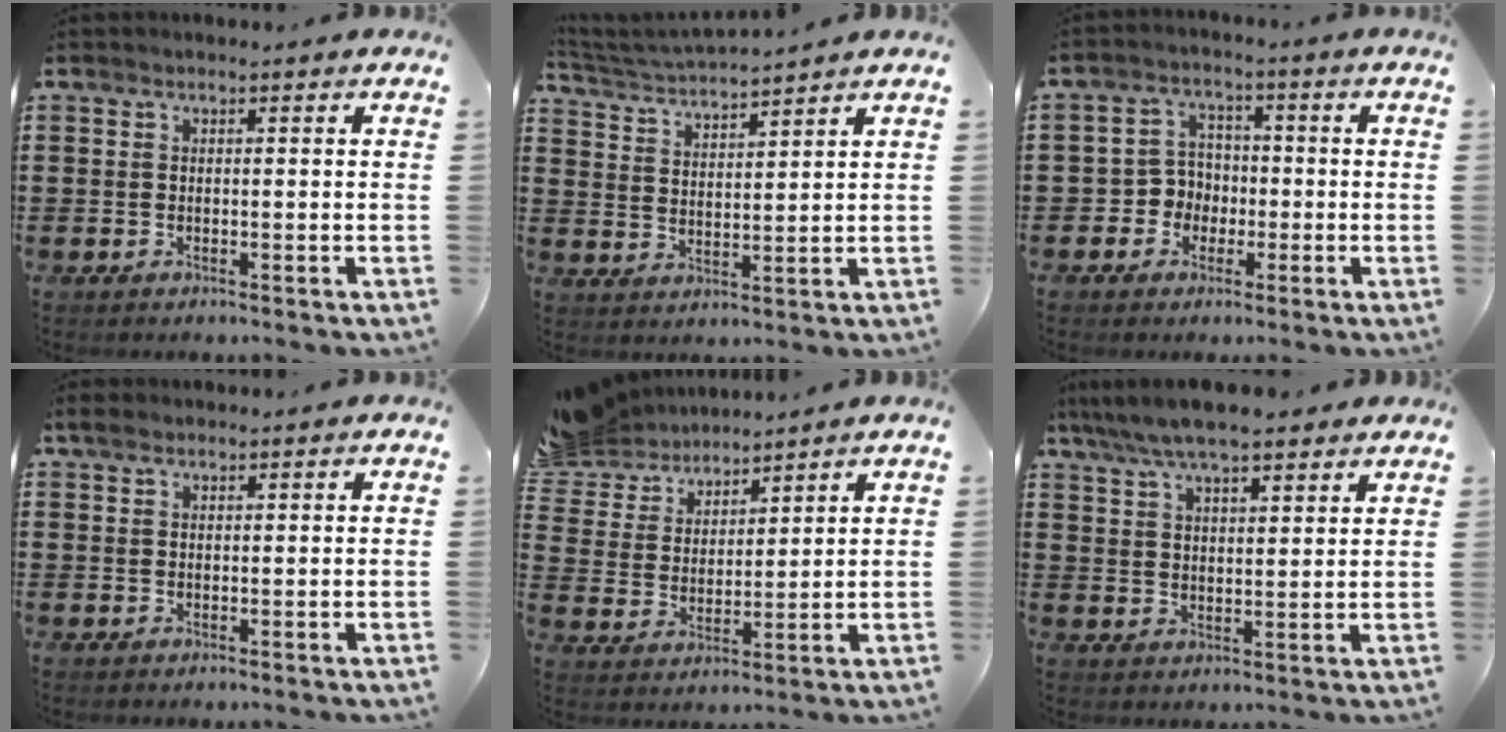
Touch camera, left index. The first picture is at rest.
{"total": 3.7, "force": [3.7, -0.3, 0.6], "torque": [-0.029, -0.020, 0.062]}
{"total": 4.3, "force": [-1.6, 3.8, 1.1], "torque": [-0.034, 0.010, -0.036]}
{"total": 1.5, "force": [1.0, 0.7, 0.8], "torque": [-0.018, 0.004, 0.019]}
{"total": 6.9, "force": [6.5, 2.2, 0.0], "torque": [-0.039, -0.034, 0.123]}
{"total": 6.5, "force": [5.7, 1.3, 2.9], "torque": [-0.075, -0.011, 0.102]}